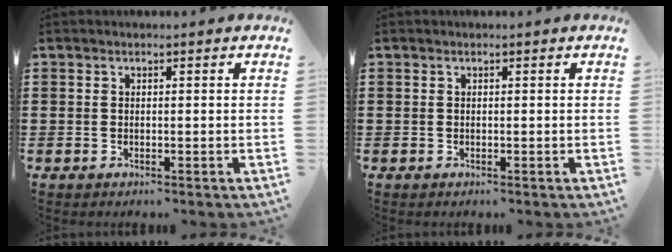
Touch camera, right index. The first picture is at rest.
{"total": 0.0}